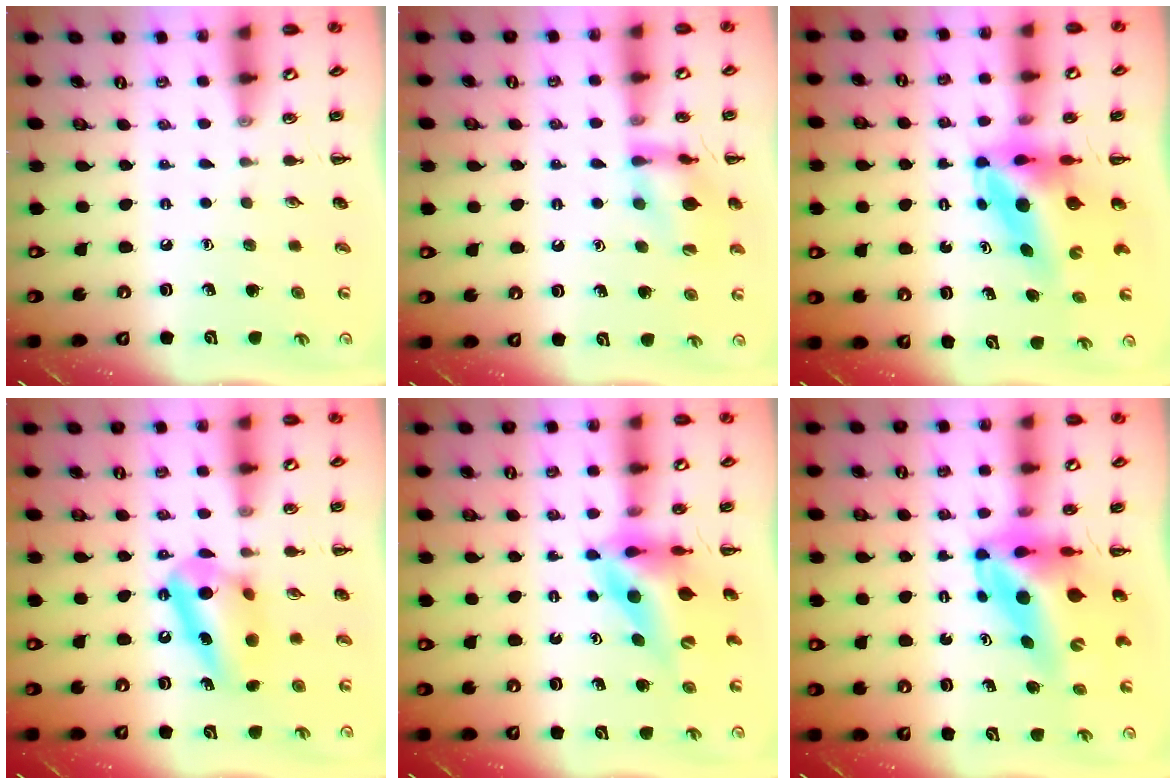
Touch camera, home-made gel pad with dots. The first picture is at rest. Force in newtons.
{"total": 14.4, "press": 14.3, "slide": 2.2}
{"total": 6.9, "press": 6.6, "slide": 2.1}
{"total": 11.1, "press": 11.1, "slide": 0.5}
{"total": 11.1, "press": 10.5, "slide": 3.6}
{"total": 10.4, "press": 10.0, "slide": 3.0}